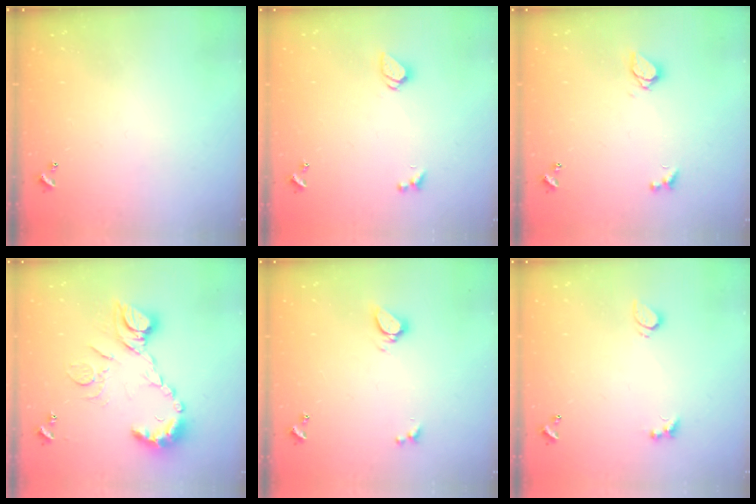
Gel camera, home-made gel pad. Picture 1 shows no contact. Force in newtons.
{"total": 1.5, "press": 1.4, "slide": 0.5}
{"total": 1.6, "press": 1.5, "slide": 0.5}
{"total": 14.9, "press": 14.9, "slide": 0.7}
{"total": 4.4, "press": 4.4, "slide": 0.6}
{"total": 3.0, "press": 2.7, "slide": 1.1}